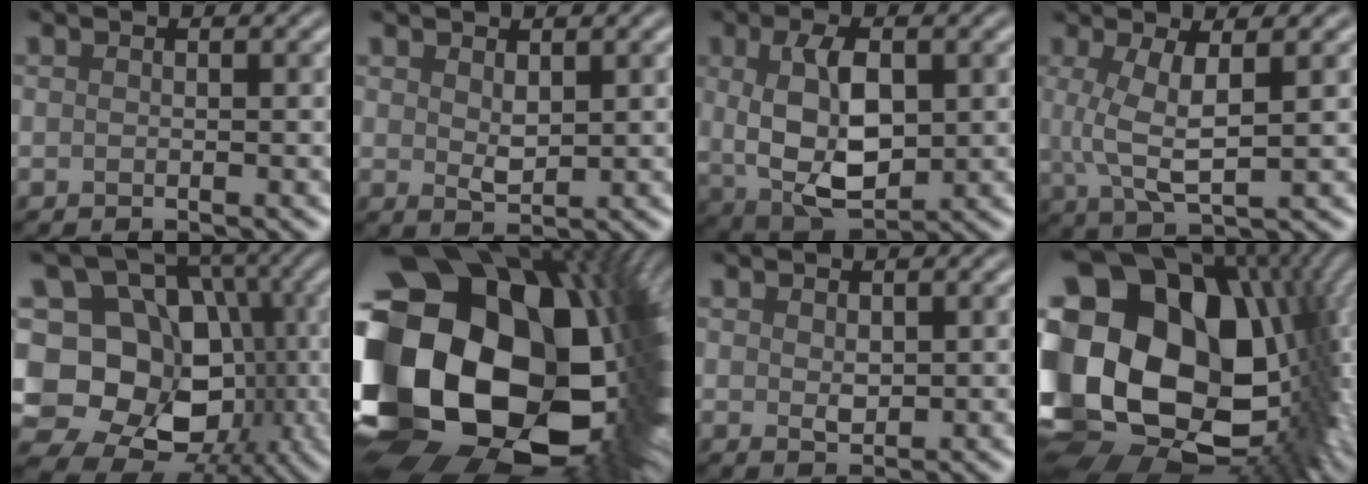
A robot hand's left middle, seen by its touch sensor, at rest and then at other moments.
{"total": 1.7, "force": [0.6, 1.0, 1.3], "torque": [-0.027, -0.001, 0.017]}
{"total": 7.6, "force": [0.8, 4.2, 6.4], "torque": [-0.132, -0.004, 0.023]}
{"total": 4.2, "force": [0.9, 0.9, 4.0], "torque": [-0.088, -0.001, 0.023]}
{"total": 16.9, "force": [-1.1, 13.7, 9.8], "torque": [-0.149, 0.007, -0.016]}
{"total": 22.3, "force": [-0.3, 15.0, 16.5], "torque": [-0.322, -0.065, 0.030]}
{"total": 1.2, "force": [0.3, 0.8, 0.8], "torque": [-0.014, 0.000, 0.008]}
{"total": 22.6, "force": [1.5, 16.3, 15.6], "torque": [-0.304, -0.019, 0.024]}